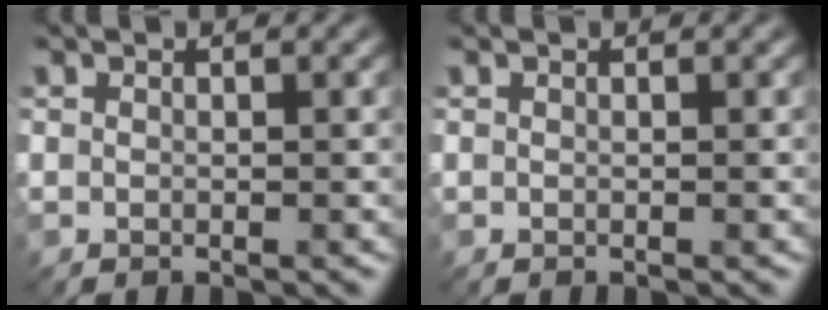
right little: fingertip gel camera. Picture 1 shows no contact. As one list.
[{"total": 0.0}]